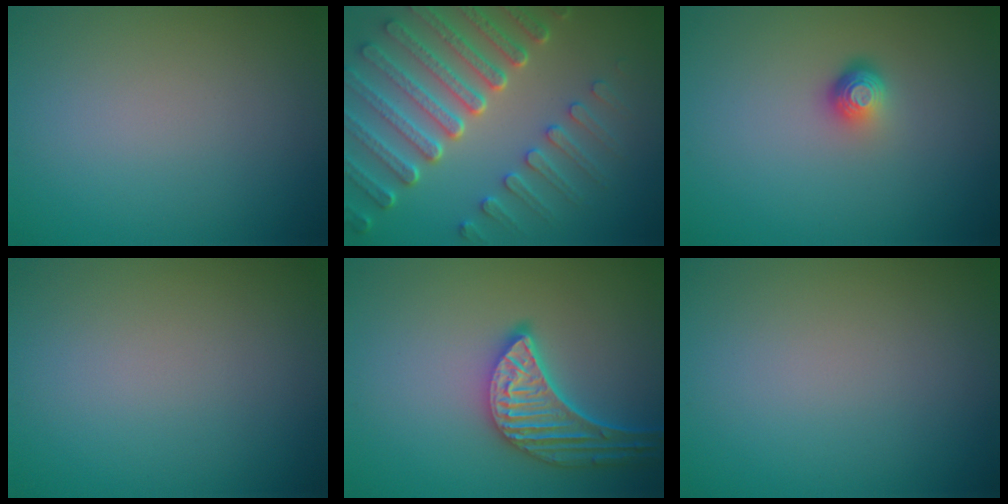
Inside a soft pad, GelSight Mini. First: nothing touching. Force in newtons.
{"total": 8.1, "press": 6.1, "slide": 5.3}
{"total": 1.8, "press": 1.2, "slide": 1.3}
{"total": 0.0}
{"total": 5.3, "press": 4.4, "slide": 3.0}
{"total": 0.0}